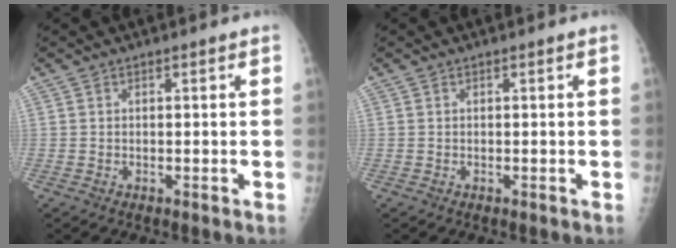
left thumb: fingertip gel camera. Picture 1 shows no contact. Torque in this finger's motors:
{"motor_torque": [0.00, 0.00, -0.05, -0.05, 0.00]}